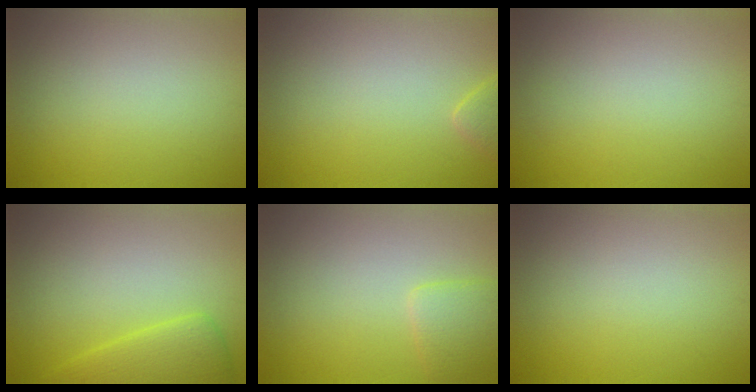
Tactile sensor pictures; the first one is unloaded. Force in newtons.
{"total": 1.6, "press": 1.6, "slide": 0.1}
{"total": 0.0}
{"total": 3.5, "press": 3.5, "slide": 0.3}
{"total": 2.2, "press": 2.2, "slide": 0.1}
{"total": 0.0}